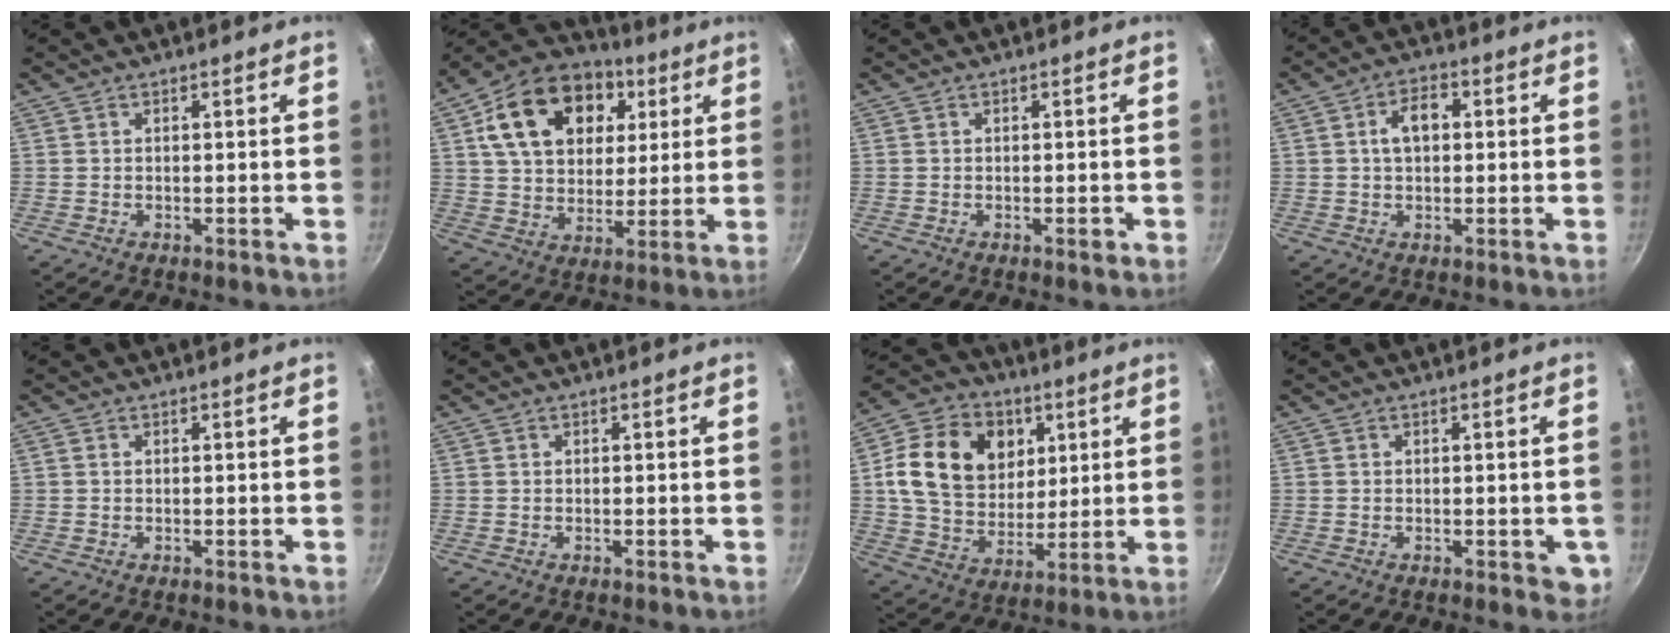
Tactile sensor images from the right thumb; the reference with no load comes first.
{"total": 21.4, "force": [7.5, 15.1, 13.2], "torque": [-0.206, 0.005, 0.119]}
{"total": 1.2, "force": [-0.5, 0.4, 1.0], "torque": [-0.015, 0.002, -0.006]}
{"total": 5.8, "force": [0.8, 3.7, 4.4], "torque": [-0.056, 0.016, 0.007]}
{"total": 0.0}
{"total": 0.0}
{"total": 19.4, "force": [5.2, 14.8, 11.5], "torque": [-0.182, -0.009, 0.090]}
{"total": 3.3, "force": [-0.6, 2.0, 2.5], "torque": [-0.019, 0.000, -0.007]}